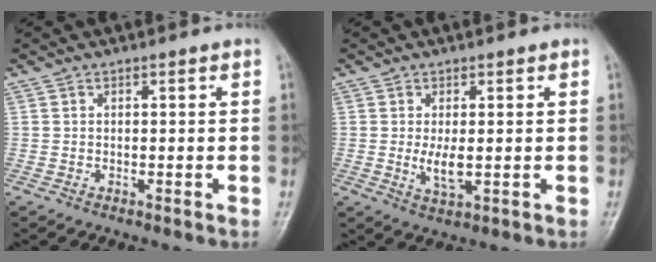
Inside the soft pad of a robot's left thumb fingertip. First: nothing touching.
{"total": 4.4, "force": [0.1, 1.8, 4.0], "torque": [-0.068, -0.012, 0.007]}